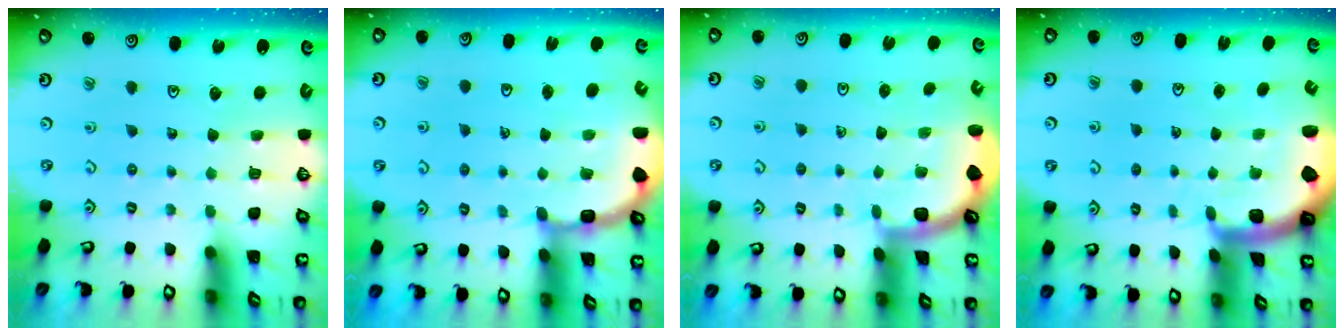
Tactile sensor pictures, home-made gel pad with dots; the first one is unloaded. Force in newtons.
{"total": 5.0, "press": 4.8, "slide": 1.3}
{"total": 1.8, "press": 1.8, "slide": 0.1}
{"total": 2.4, "press": 2.4, "slide": 0.3}